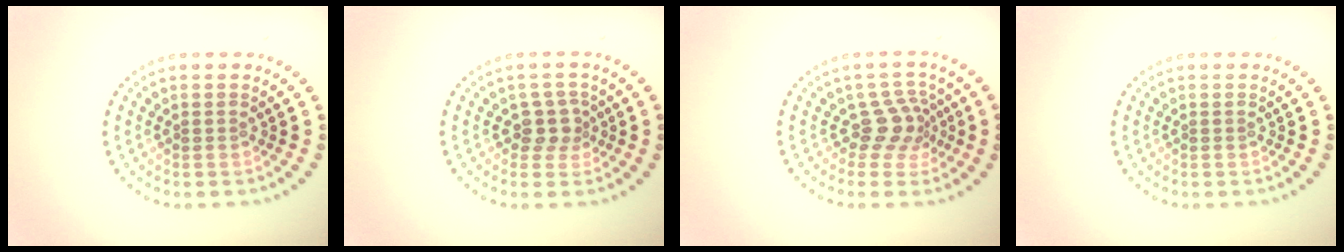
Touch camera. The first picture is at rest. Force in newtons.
{"total": 2.1, "press": 1.7, "slide": 1.1}
{"total": 2.9, "press": 2.0, "slide": 2.0}
{"total": 0.0}